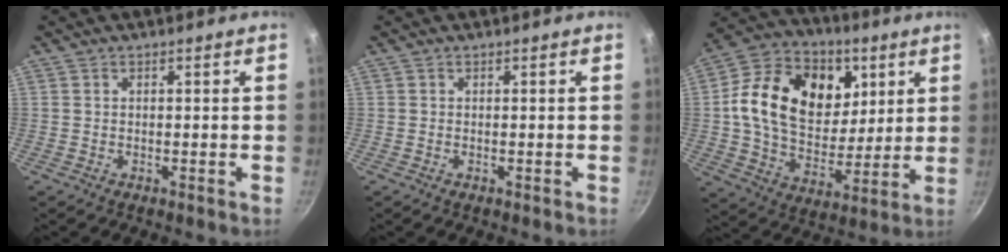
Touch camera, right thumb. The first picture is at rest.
{"total": 0.0}
{"total": 22.9, "force": [6.3, 16.2, 14.9], "torque": [-0.236, -0.013, 0.097]}